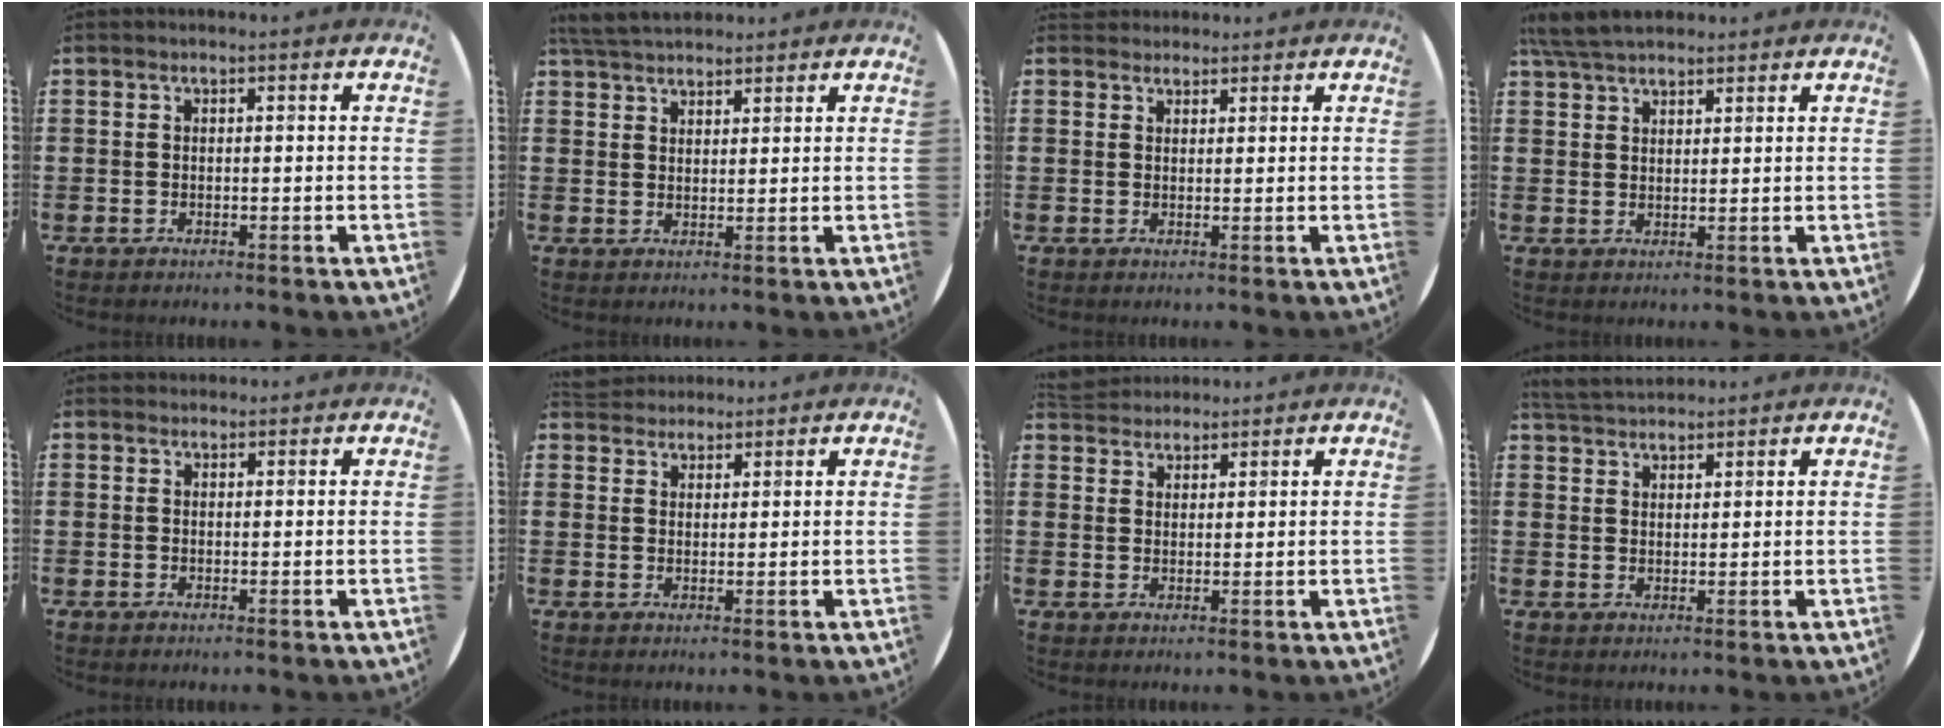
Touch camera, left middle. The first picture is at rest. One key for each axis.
{"total": 4.3, "fx": 4.1, "fy": 1.0, "fz": 1.0, "tx": -0.028, "ty": -0.006, "tz": 0.078}
{"total": 1.6, "fx": 1.4, "fy": 0.5, "fz": -0.2, "tx": 0.010, "ty": 0.000, "tz": 0.027}
{"total": 5.2, "fx": 4.6, "fy": 1.4, "fz": 1.8, "tx": -0.046, "ty": -0.003, "tz": 0.088}
{"total": 0.8, "fx": 0.7, "fy": 0.3, "fz": -0.1, "tx": 0.010, "ty": 0.000, "tz": 0.012}
{"total": 2.9, "fx": 2.7, "fy": 0.9, "fz": -0.2, "tx": -0.002, "ty": 0.000, "tz": 0.052}
{"total": 3.7, "fx": 3.5, "fy": 1.0, "fz": 0.0, "tx": -0.008, "ty": -0.004, "tz": 0.068}
{"total": 3.8, "fx": 3.7, "fy": 0.8, "fz": 0.5, "tx": -0.017, "ty": -0.006, "tz": 0.071}